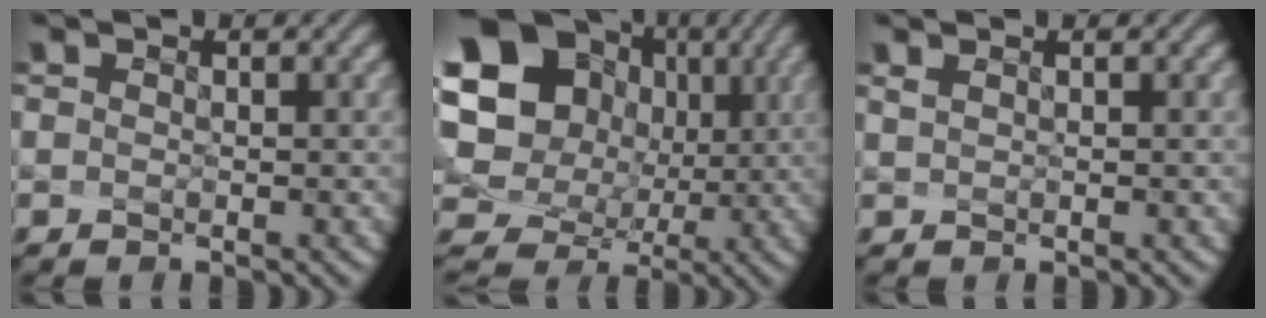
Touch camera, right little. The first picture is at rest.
{"total": 14.3, "force": [3.2, 11.7, 7.6], "torque": [-0.181, 0.015, 0.076]}
{"total": 1.0, "force": [0.0, -0.7, -0.7], "torque": [0.003, -0.015, 0.019]}